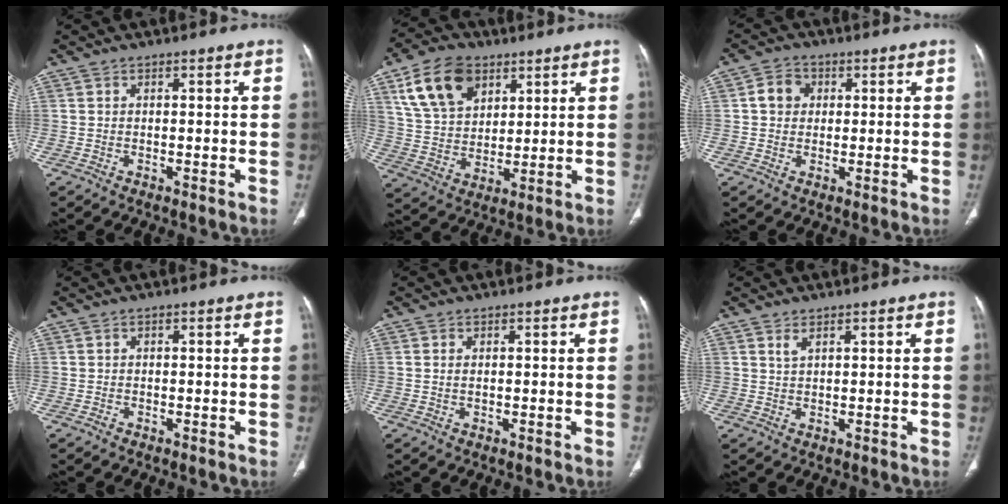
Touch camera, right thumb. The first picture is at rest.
{"total": 14.2, "force": [7.1, 9.2, 8.2], "torque": [-0.131, -0.017, 0.140]}
{"total": 4.4, "force": [0.9, 3.8, 2.1], "torque": [-0.021, 0.007, 0.011]}
{"total": 0.0}
{"total": 0.8, "force": [0.2, 0.4, 0.7], "torque": [-0.018, 0.002, 0.008]}
{"total": 1.4, "force": [1.0, 0.4, 0.9], "torque": [-0.020, -0.002, 0.025]}